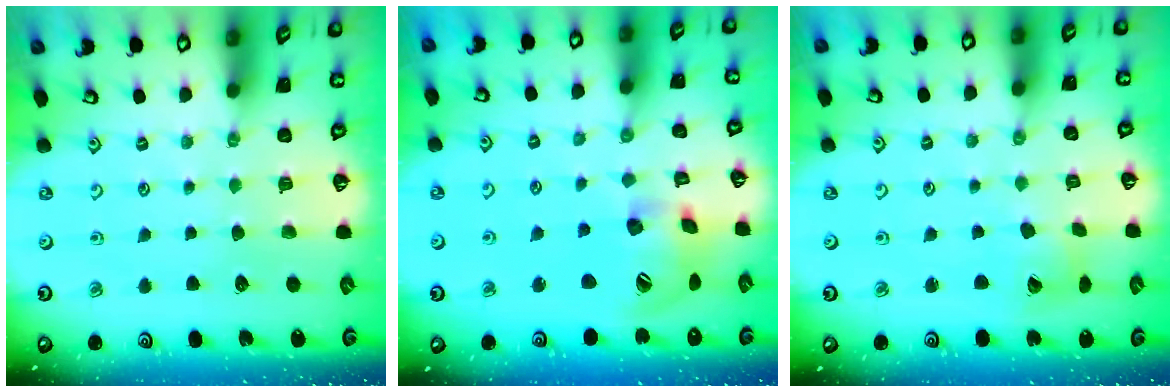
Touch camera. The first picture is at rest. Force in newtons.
{"total": 18.1, "press": 17.9, "slide": 2.4}
{"total": 7.6, "press": 7.5, "slide": 0.9}